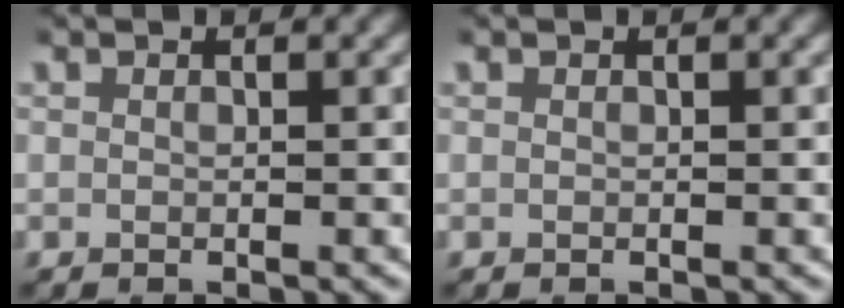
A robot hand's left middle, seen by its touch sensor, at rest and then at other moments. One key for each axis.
{"total": 0.0}